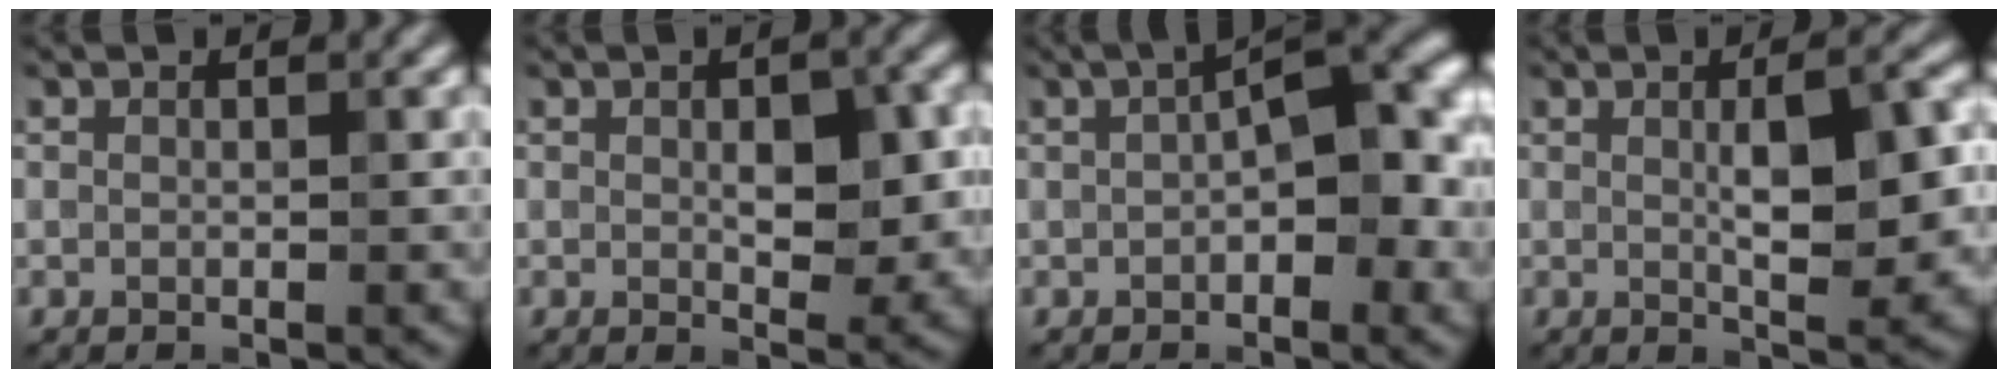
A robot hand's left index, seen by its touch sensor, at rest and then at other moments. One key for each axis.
{"total": 4.4, "fx": 0.3, "fy": 2.1, "fz": 3.9, "tx": -0.056, "ty": -0.003, "tz": 0.008}
{"total": 7.7, "fx": 0.4, "fy": 2.9, "fz": 7.1, "tx": -0.091, "ty": 0.019, "tz": -0.002}
{"total": 6.2, "fx": 0.4, "fy": 1.6, "fz": 6.0, "tx": -0.095, "ty": 0.001, "tz": 0.008}